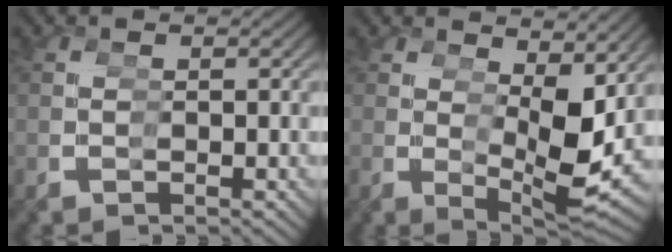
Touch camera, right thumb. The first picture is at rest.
{"total": 6.6, "force": [1.0, 3.0, 5.8], "torque": [-0.098, -0.019, 0.024]}